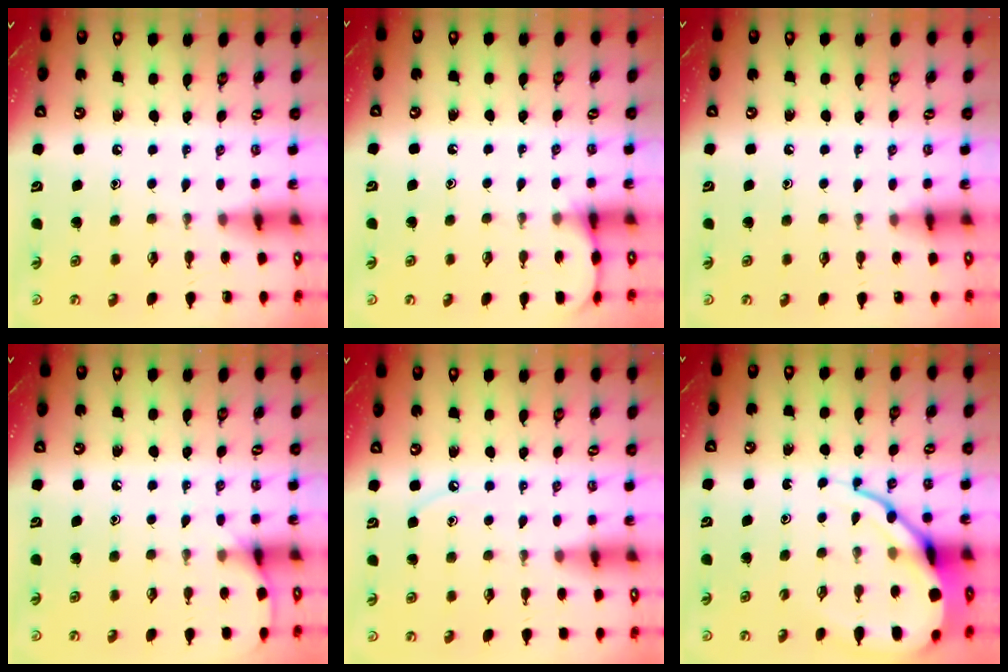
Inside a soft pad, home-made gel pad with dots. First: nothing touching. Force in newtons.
{"total": 4.6, "press": 4.5, "slide": 0.4}
{"total": 5.1, "press": 5.0, "slide": 0.7}
{"total": 5.7, "press": 5.6, "slide": 0.6}
{"total": 3.6, "press": 3.6, "slide": 0.5}
{"total": 12.8, "press": 12.7, "slide": 1.2}